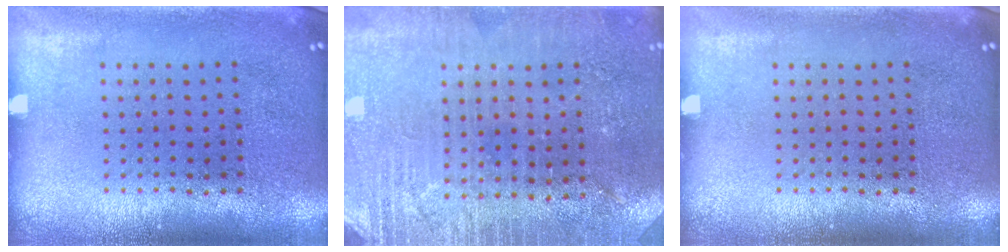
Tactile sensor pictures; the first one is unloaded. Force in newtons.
{"total": 2.9, "press": 2.9, "slide": 0.4}
{"total": 0.0}